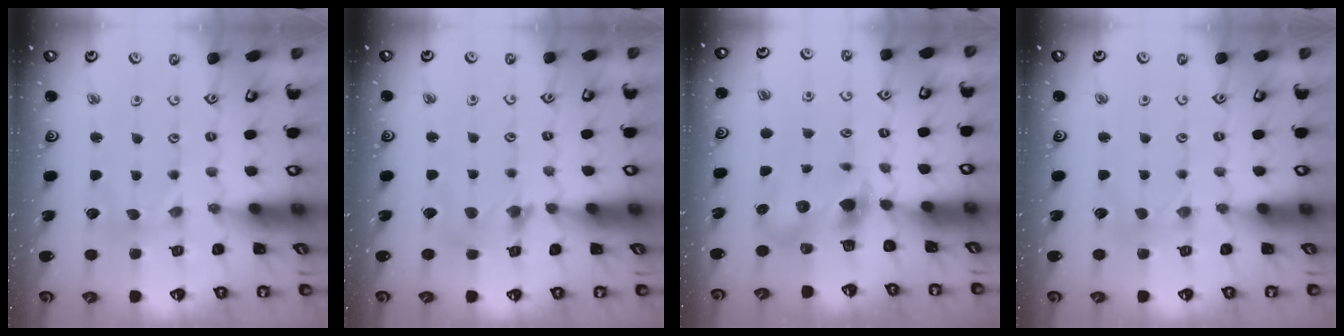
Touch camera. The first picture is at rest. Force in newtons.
{"total": 5.5, "press": 5.5, "slide": 0.5}
{"total": 5.7, "press": 5.7, "slide": 0.5}
{"total": 1.1, "press": 1.1, "slide": 0.2}